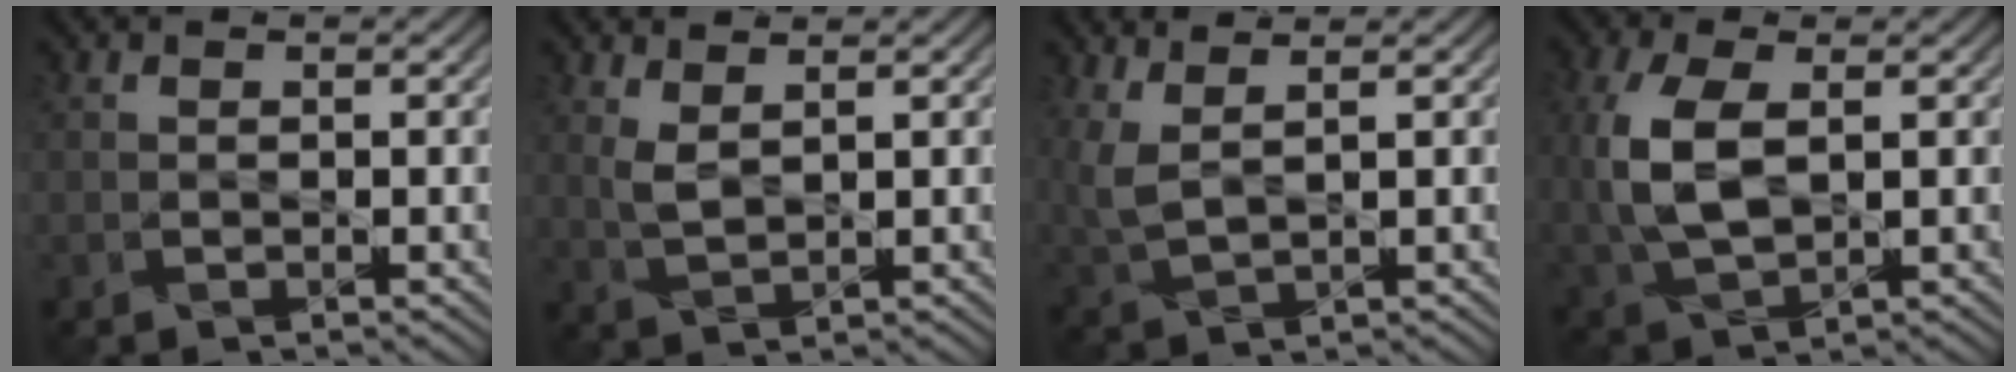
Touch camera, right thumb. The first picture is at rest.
{"total": 2.3, "force": [1.7, 0.5, 1.5], "torque": [-0.047, 0.003, 0.039]}
{"total": 4.0, "force": [2.3, 1.3, 3.0], "torque": [-0.096, 0.005, 0.053]}
{"total": 8.1, "force": [0.7, 4.4, 6.8], "torque": [-0.178, 0.004, 0.016]}